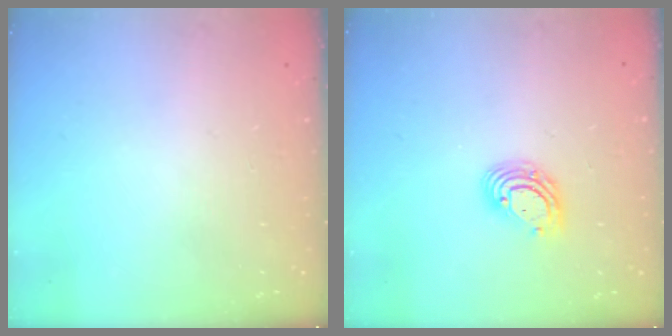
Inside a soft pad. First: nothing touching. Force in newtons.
{"total": 8.0, "press": 7.8, "slide": 1.5}